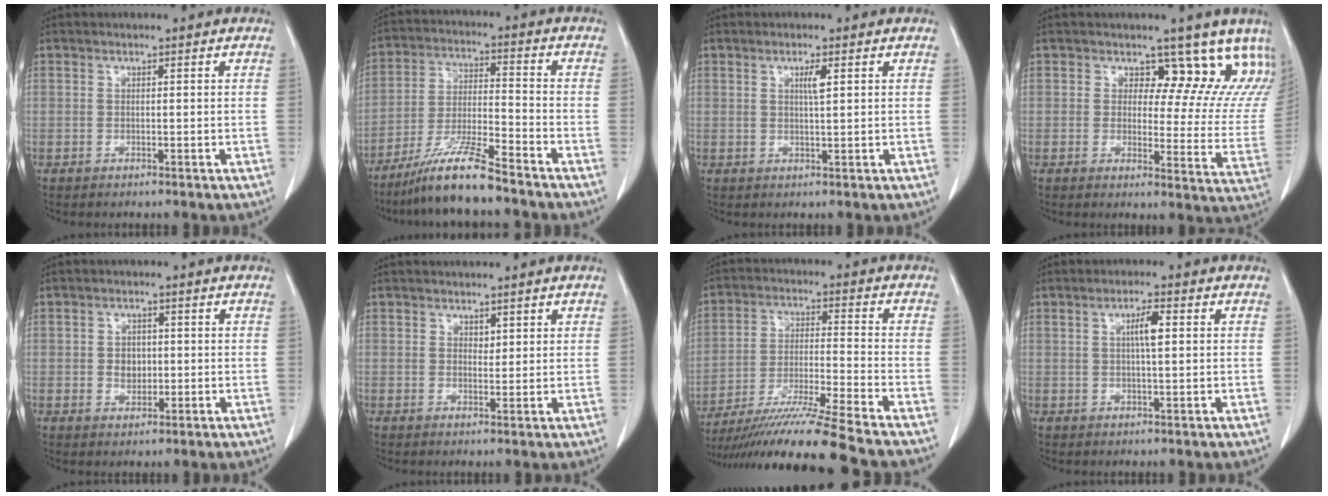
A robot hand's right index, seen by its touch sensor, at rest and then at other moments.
{"total": 10.4, "force": [-8.3, 0.2, 6.2], "torque": [-0.125, -0.020, -0.157]}
{"total": 2.0, "force": [0.8, 0.1, 1.9], "torque": [-0.035, -0.002, 0.013]}
{"total": 12.7, "force": [10.4, 6.1, 4.1], "torque": [-0.006, -0.029, 0.086]}
{"total": 2.9, "force": [-0.2, 2.3, 1.7], "torque": [-0.024, 0.004, 0.001]}
{"total": 1.4, "force": [1.0, 0.9, 0.4], "torque": [0.001, -0.003, 0.014]}
{"total": 15.6, "force": [-13.3, -2.4, 7.8], "torque": [-0.142, -0.030, -0.229]}
{"total": 3.4, "force": [0.7, 0.4, 3.3], "torque": [-0.059, 0.004, 0.011]}